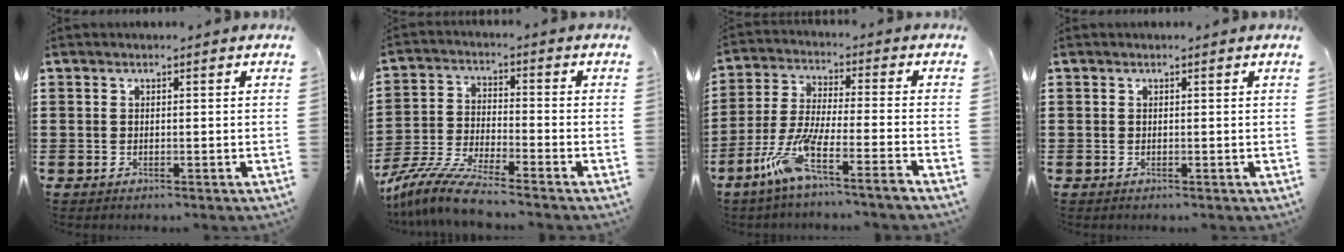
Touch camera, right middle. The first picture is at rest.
{"total": 8.3, "force": [-7.5, 0.3, 3.5], "torque": [-0.081, -0.002, -0.149]}
{"total": 8.9, "force": [-6.0, 0.4, 6.5], "torque": [-0.147, -0.010, -0.121]}
{"total": 0.0}